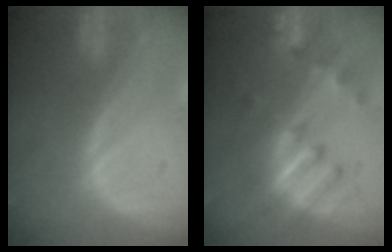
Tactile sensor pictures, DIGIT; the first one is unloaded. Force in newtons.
{"total": 7.5, "press": 7.2, "slide": 2.0}